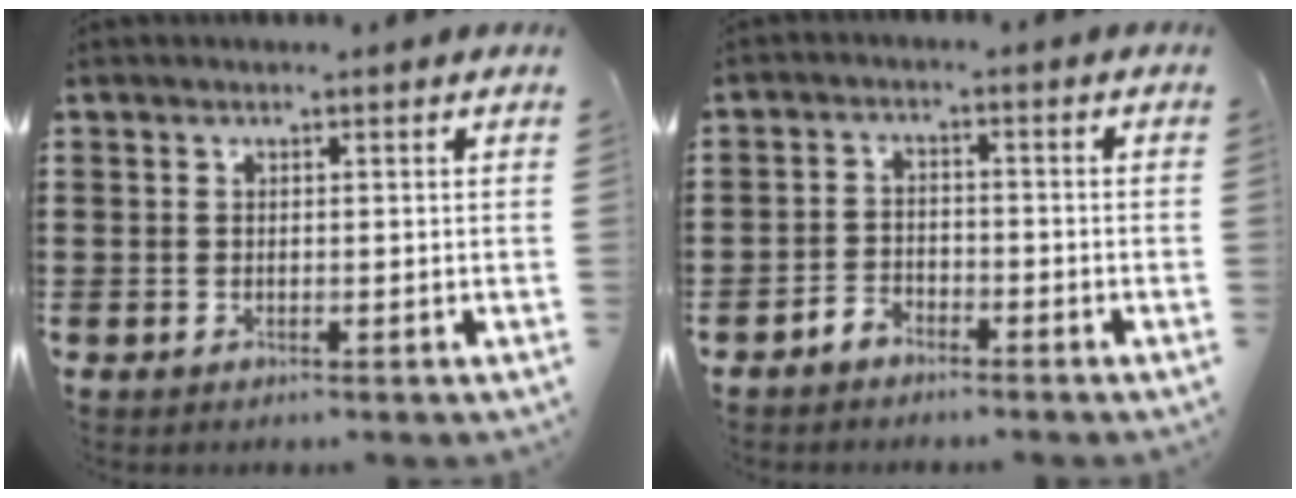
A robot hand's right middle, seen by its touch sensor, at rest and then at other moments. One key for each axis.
{"total": 2.9, "fx": -2.7, "fy": 1.0, "fz": 0.2, "tx": -0.010, "ty": 0.006, "tz": -0.057}